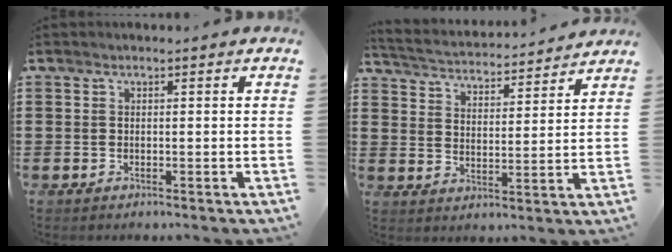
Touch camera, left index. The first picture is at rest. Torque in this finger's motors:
{"motor_torque": [0.08, -1.89, 0.01, 0.03]}